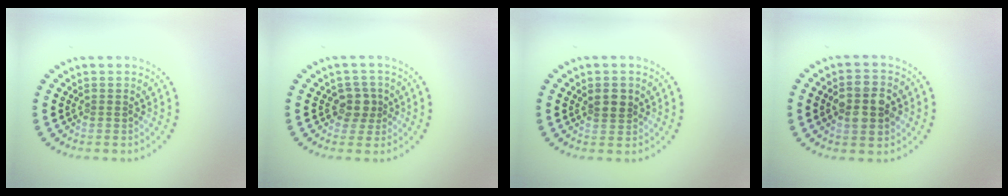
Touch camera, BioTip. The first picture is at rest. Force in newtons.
{"total": 2.0, "press": 1.6, "slide": 1.1}
{"total": 1.9, "press": 1.7, "slide": 0.8}
{"total": 4.5, "press": 4.5, "slide": 0.1}